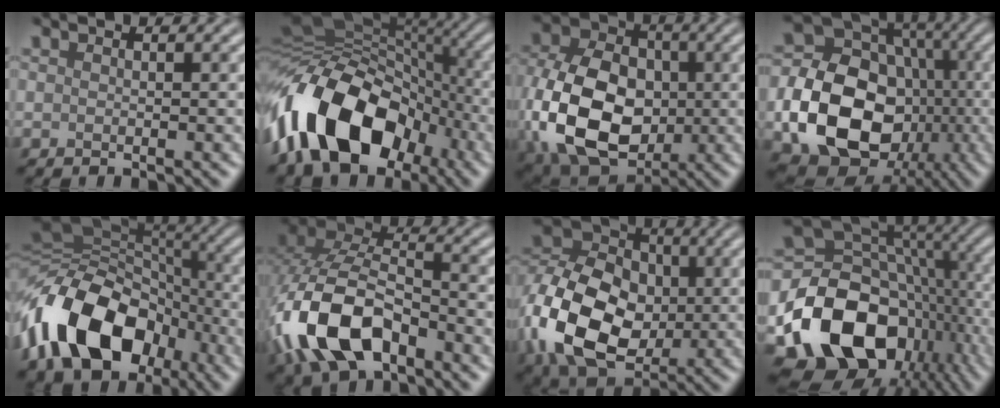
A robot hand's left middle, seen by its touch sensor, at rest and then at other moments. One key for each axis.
{"total": 14.2, "fx": -6.4, "fy": 8.8, "fz": 9.1, "tx": -0.166, "ty": 0.005, "tz": -0.126}
{"total": 14.5, "fx": -2.4, "fy": 10.4, "fz": 9.8, "tx": -0.222, "ty": -0.013, "tz": -0.051}
{"total": 15.4, "fx": -3.4, "fy": 11.9, "fz": 9.1, "tx": -0.189, "ty": -0.020, "tz": -0.058}
{"total": 14.1, "fx": -6.0, "fy": 9.4, "fz": 8.6, "tx": -0.171, "ty": -0.001, "tz": -0.115}
{"total": 10.9, "fx": -4.6, "fy": 6.1, "fz": 7.8, "tx": -0.181, "ty": -0.001, "tz": -0.089}
{"total": 13.3, "fx": -2.1, "fy": 10.1, "fz": 8.4, "tx": -0.179, "ty": -0.020, "tz": -0.037}
{"total": 15.8, "fx": -4.9, "fy": 11.8, "fz": 9.3, "tx": -0.172, "ty": -0.019, "tz": -0.081}